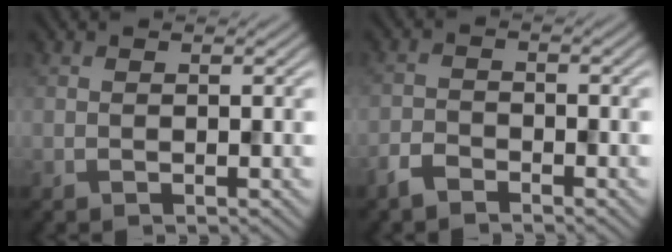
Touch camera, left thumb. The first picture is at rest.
{"total": 2.5, "force": [-2.1, 1.0, 1.0], "torque": [-0.021, -0.001, -0.050]}